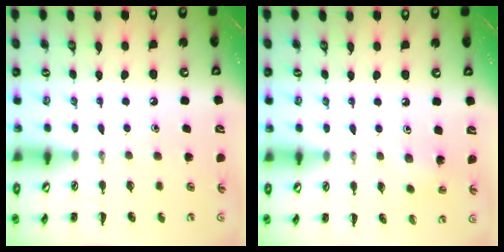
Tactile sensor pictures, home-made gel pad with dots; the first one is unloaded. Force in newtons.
{"total": 2.1, "press": 2.0, "slide": 0.8}